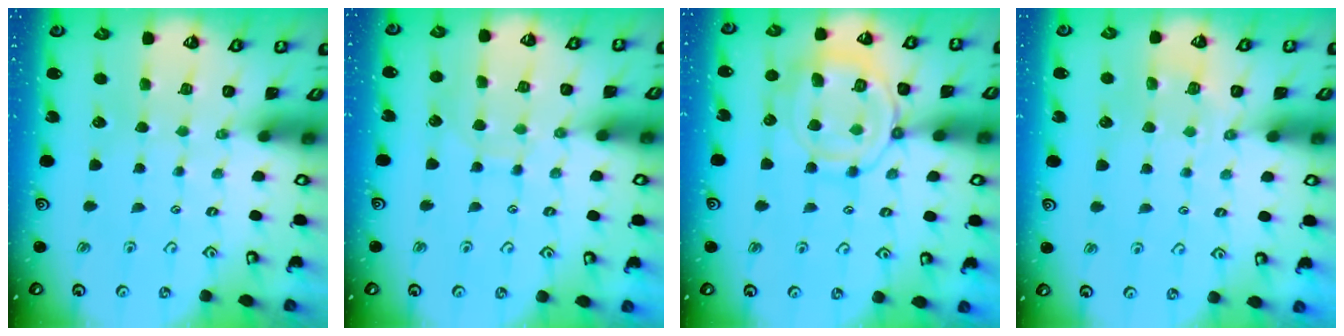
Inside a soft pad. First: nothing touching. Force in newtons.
{"total": 7.1, "press": 7.1, "slide": 0.2}
{"total": 14.5, "press": 14.5, "slide": 1.4}
{"total": 2.8, "press": 2.5, "slide": 1.3}